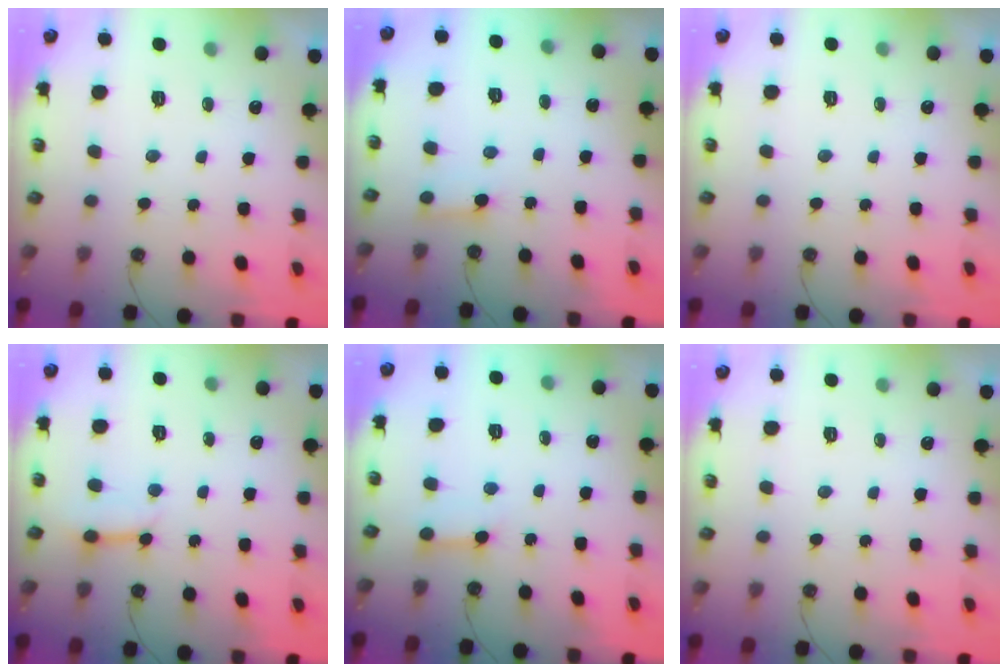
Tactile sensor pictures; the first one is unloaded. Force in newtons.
{"total": 3.1, "press": 3.1, "slide": 0.3}
{"total": 0.0}
{"total": 3.3, "press": 3.3, "slide": 0.5}
{"total": 3.6, "press": 3.6, "slide": 0.4}
{"total": 0.0}